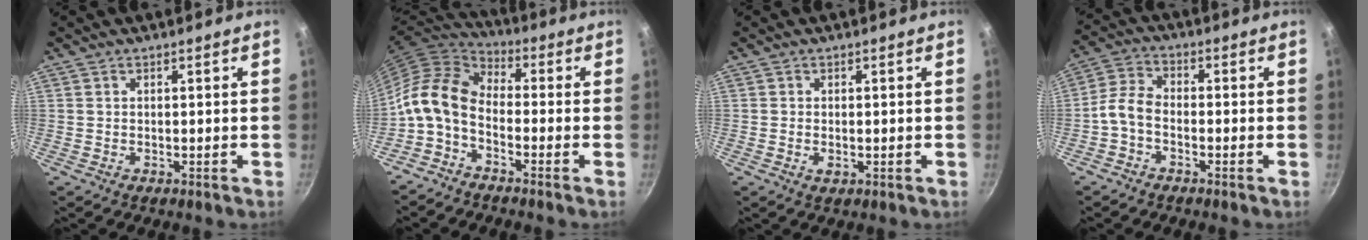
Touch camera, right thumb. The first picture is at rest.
{"total": 10.9, "force": [-3.0, 6.8, 8.0], "torque": [-0.154, 0.042, -0.079]}
{"total": 1.7, "force": [-0.3, 1.1, 1.2], "torque": [-0.020, -0.003, -0.004]}
{"total": 5.1, "force": [-2.2, 3.1, 3.4], "torque": [-0.076, 0.033, -0.059]}